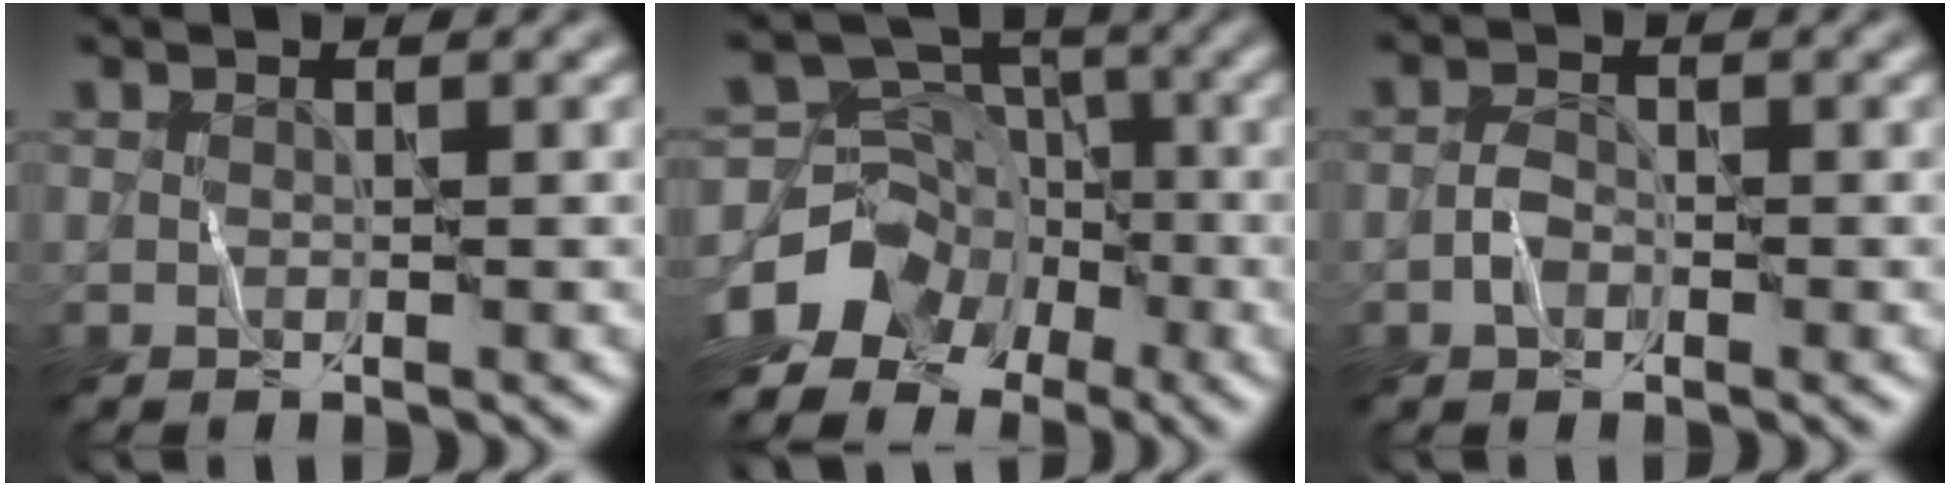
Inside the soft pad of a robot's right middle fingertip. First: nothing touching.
{"total": 10.0, "force": [-5.5, 7.6, 3.4], "torque": [-0.064, 0.000, -0.100]}
{"total": 1.4, "force": [-0.7, 0.9, 0.8], "torque": [-0.012, 0.006, -0.017]}